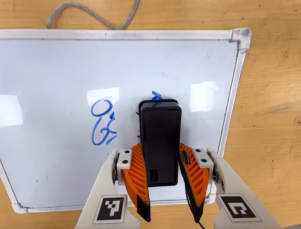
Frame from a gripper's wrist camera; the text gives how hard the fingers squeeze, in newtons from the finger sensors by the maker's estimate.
{"total": 11.0, "left": 10.7, "right": 11.2}